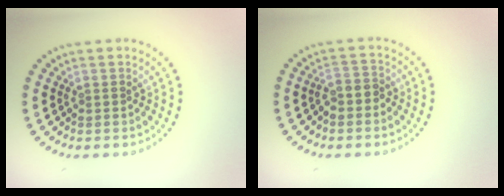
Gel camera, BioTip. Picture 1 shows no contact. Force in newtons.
{"total": 1.8, "press": 1.6, "slide": 0.9}